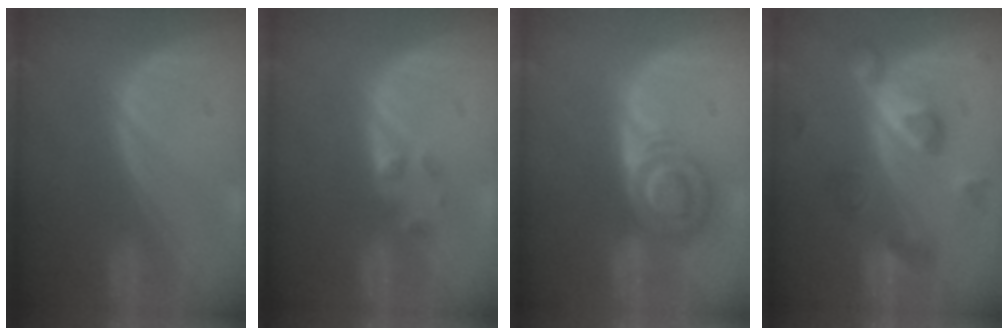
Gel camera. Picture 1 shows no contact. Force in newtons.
{"total": 1.9, "press": 1.7, "slide": 0.8}
{"total": 6.3, "press": 6.1, "slide": 1.4}
{"total": 7.7, "press": 7.7, "slide": 0.6}